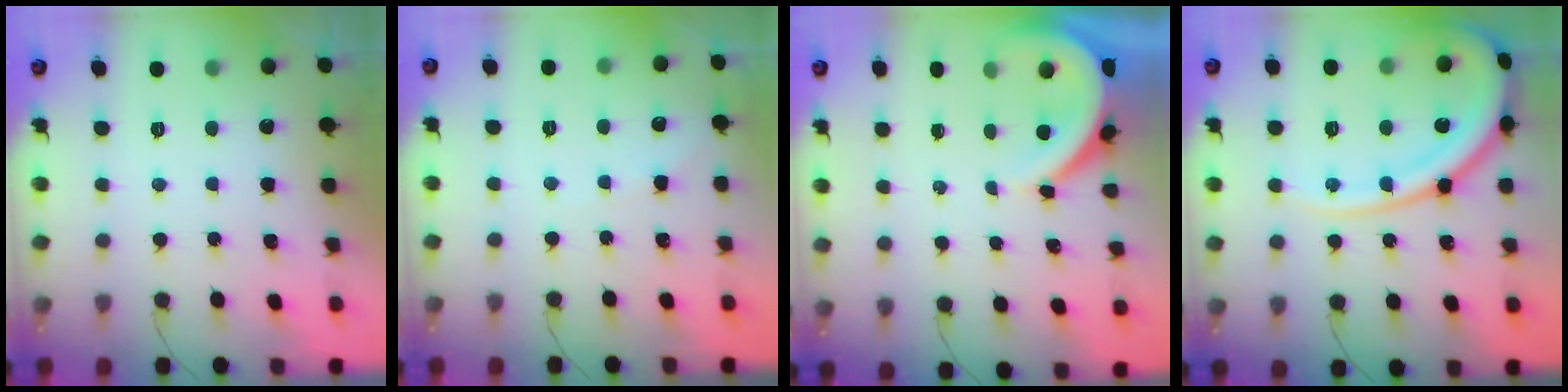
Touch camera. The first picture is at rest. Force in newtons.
{"total": 2.7, "press": 2.7, "slide": 0.4}
{"total": 8.0, "press": 7.9, "slide": 1.0}
{"total": 18.5, "press": 18.4, "slide": 2.1}